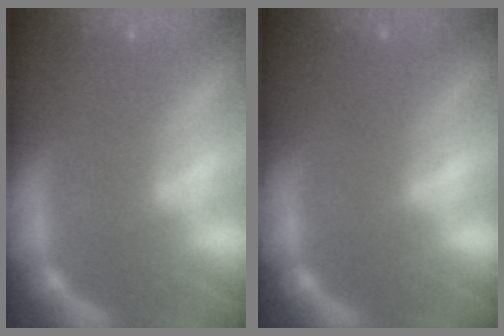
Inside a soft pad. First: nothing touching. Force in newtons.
{"total": 1.4}